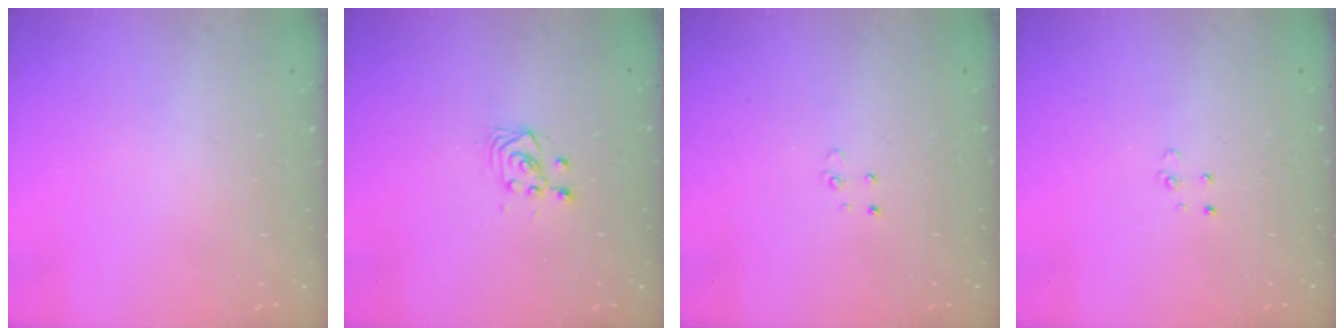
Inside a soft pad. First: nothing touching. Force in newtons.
{"total": 2.9, "press": 2.9, "slide": 0.6}
{"total": 2.6, "press": 2.6, "slide": 0.2}
{"total": 2.6, "press": 2.6, "slide": 0.2}